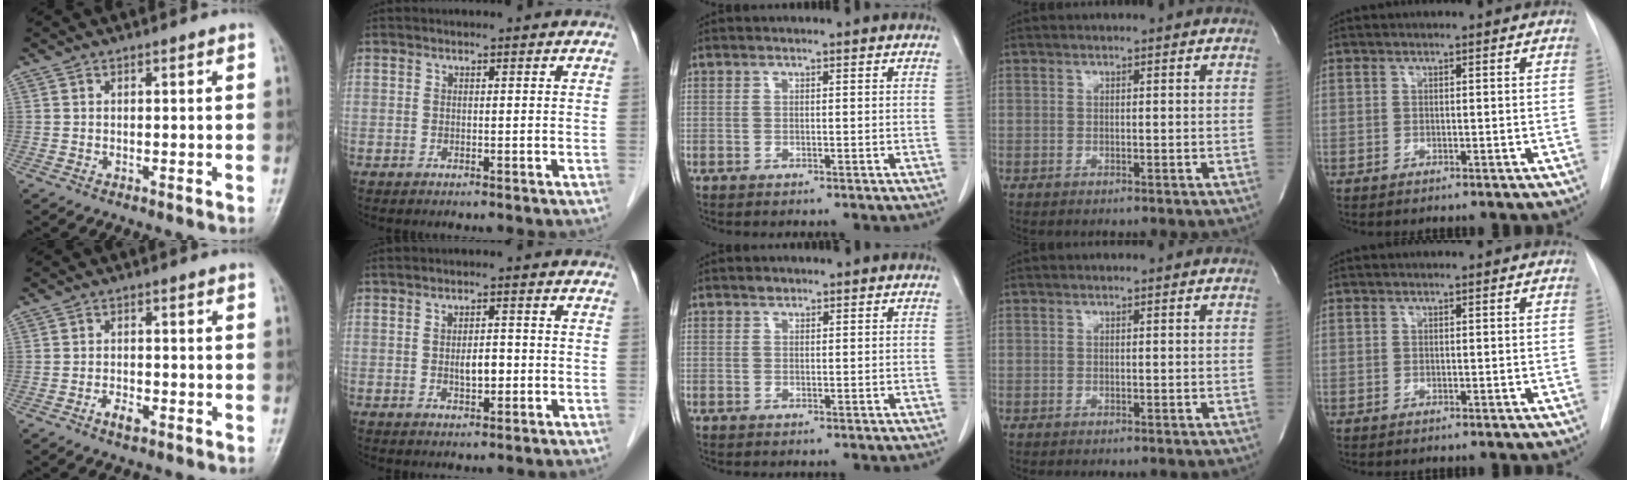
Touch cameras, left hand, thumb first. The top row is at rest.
{"thumb": {"total": 2.7, "force": [-1.6, 1.4, 1.8], "torque": [-0.029, 0.008, -0.028]}, "index": {"total": 3.1, "force": [-0.4, 1.2, 2.8], "torque": [-0.049, 0.001, -0.004]}, "middle": {"total": 0.7, "force": [0.6, 0.3, 0.1], "torque": [-0.003, -0.001, 0.009]}}